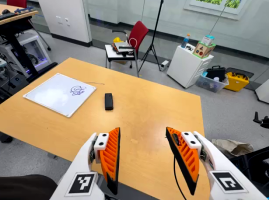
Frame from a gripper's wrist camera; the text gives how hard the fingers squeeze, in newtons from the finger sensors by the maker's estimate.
{"total": 0.0}